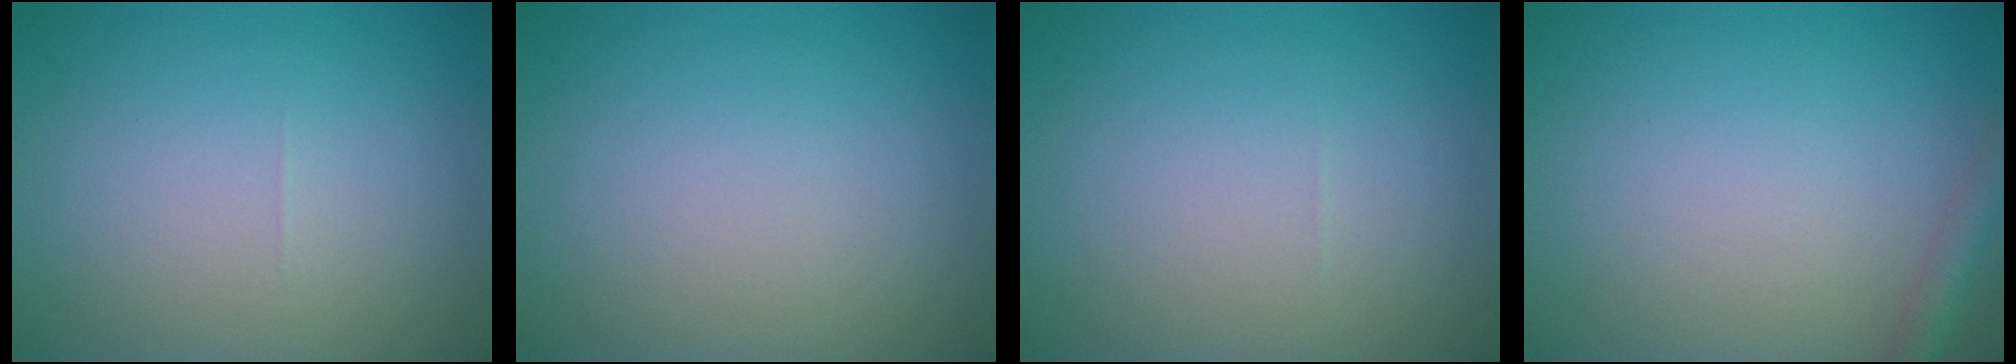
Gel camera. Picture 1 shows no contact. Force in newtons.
{"total": 0.0}
{"total": 0.0}
{"total": 2.0, "press": 2.0, "slide": 0.1}